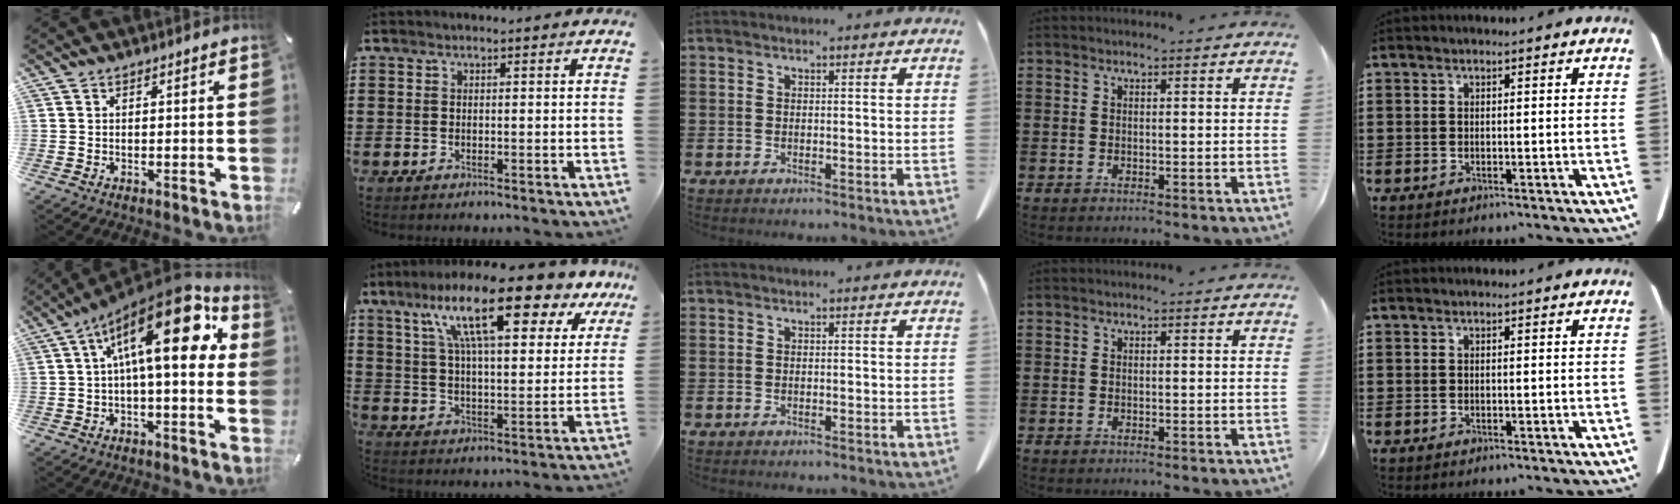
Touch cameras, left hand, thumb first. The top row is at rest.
{"thumb": {"total": 19.4, "force": [5.8, 6.7, 17.3], "torque": [-0.276, -0.039, 0.084]}, "index": {"total": 17.9, "force": [10.6, 3.8, 13.9], "torque": [-0.257, -0.026, 0.167]}}